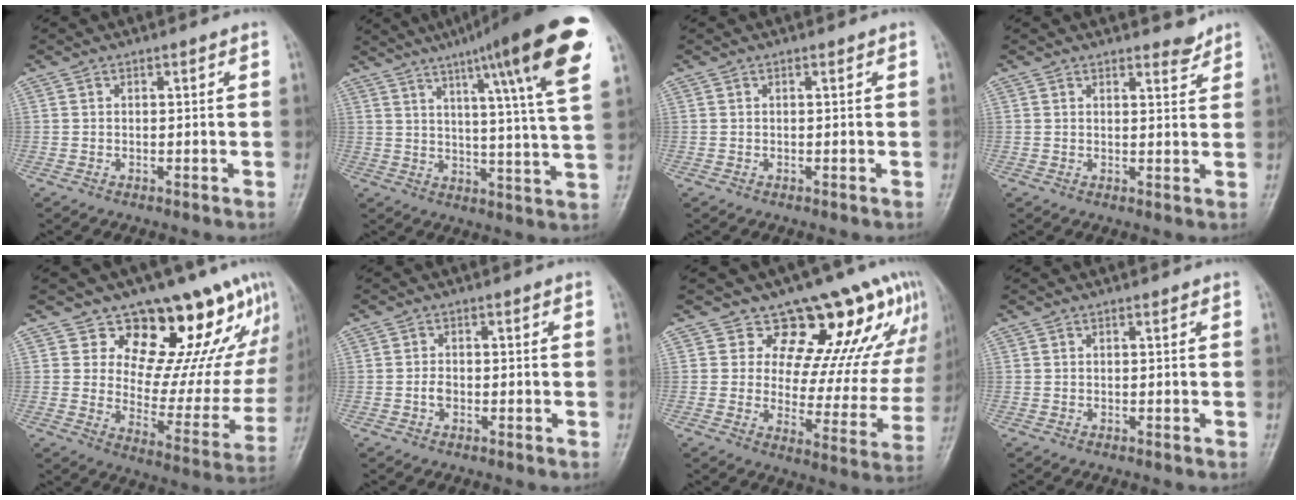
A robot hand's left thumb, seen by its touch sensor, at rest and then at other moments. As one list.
[{"total": 21.8, "force": [11.7, 1.9, 18.3], "torque": [-0.253, -0.029, 0.155]}, {"total": 0.0}, {"total": 2.5, "force": [2.2, 0.8, 0.6], "torque": [0.006, -0.018, 0.029]}, {"total": 20.2, "force": [13.5, 9.3, 11.9], "torque": [-0.086, -0.088, 0.192]}, {"total": 1.8, "force": [-0.6, 1.2, 1.2], "torque": [-0.018, 0.008, -0.012]}, {"total": 17.1, "force": [11.6, 8.2, 9.6], "torque": [-0.055, -0.072, 0.143]}, {"total": 0.0}]